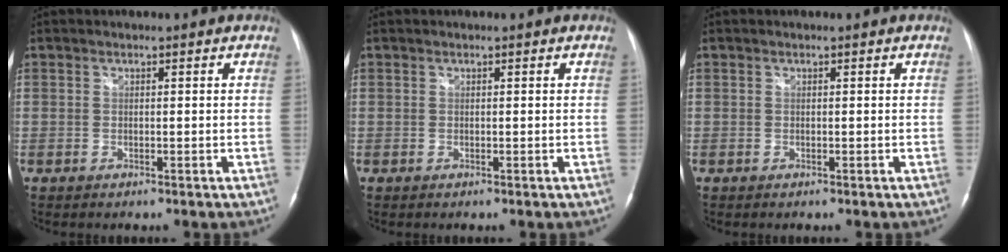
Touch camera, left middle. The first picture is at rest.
{"total": 0.0}
{"total": 0.0}